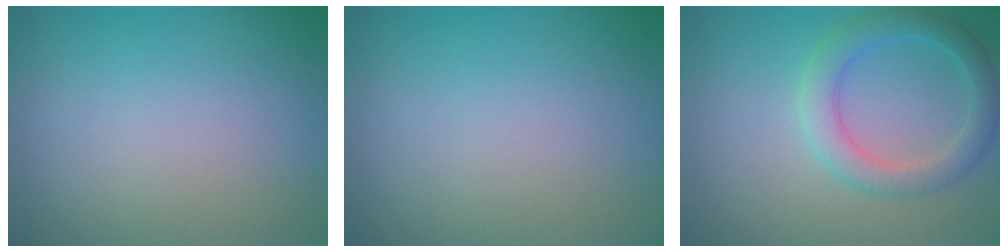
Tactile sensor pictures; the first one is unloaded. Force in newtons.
{"total": 0.0}
{"total": 3.3, "press": 3.3, "slide": 0.1}